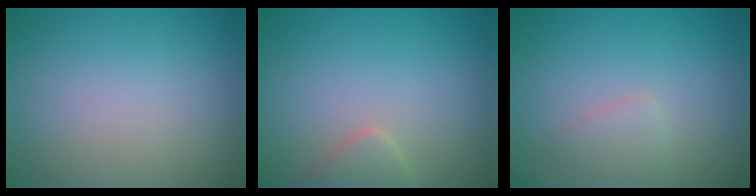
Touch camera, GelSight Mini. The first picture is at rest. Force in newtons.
{"total": 1.9, "press": 1.9, "slide": 0.1}
{"total": 1.2, "press": 1.2, "slide": 0.0}